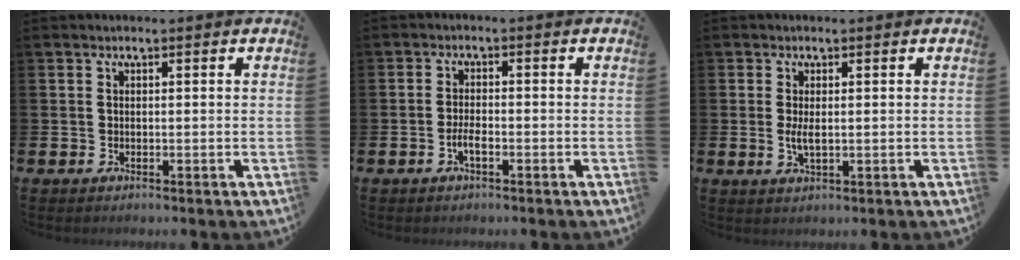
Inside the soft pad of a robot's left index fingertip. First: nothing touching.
{"total": 2.0, "force": [-0.9, 0.6, 1.7], "torque": [-0.027, 0.001, -0.019]}
{"total": 2.3, "force": [0.2, 0.8, 2.1], "torque": [-0.037, 0.000, 0.001]}